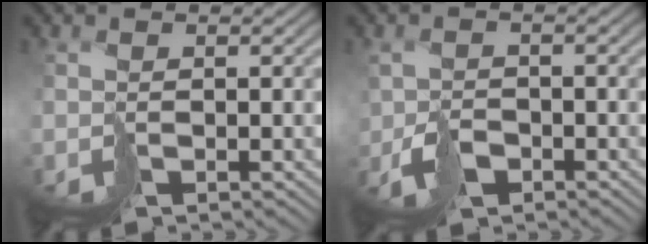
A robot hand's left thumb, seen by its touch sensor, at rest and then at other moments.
{"total": 2.8, "force": [-1.8, 1.8, 1.2], "torque": [-0.021, -0.006, -0.038]}